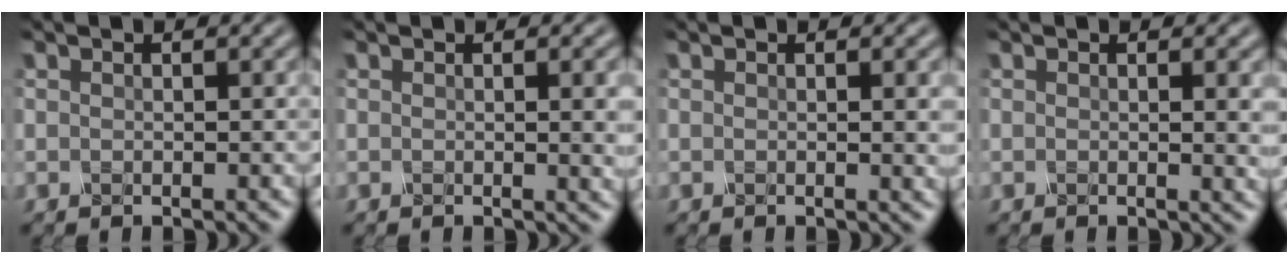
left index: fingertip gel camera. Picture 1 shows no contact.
{"total": 4.3, "force": [0.3, 1.6, 4.0], "torque": [-0.028, 0.005, 0.005]}
{"total": 2.7, "force": [0.3, 0.9, 2.5], "torque": [-0.019, 0.002, 0.001]}
{"total": 2.9, "force": [0.4, 1.0, 2.7], "torque": [-0.022, 0.001, 0.003]}